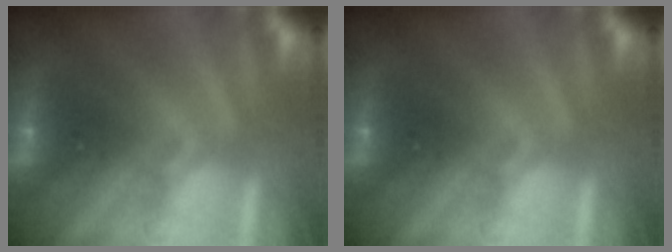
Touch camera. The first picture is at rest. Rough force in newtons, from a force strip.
{"total": 0.0}